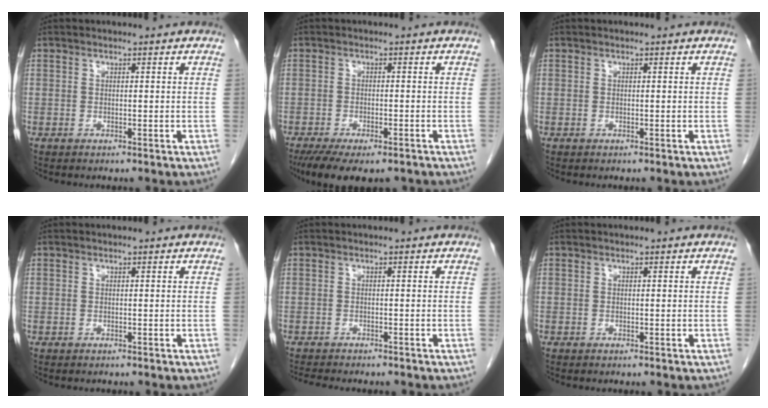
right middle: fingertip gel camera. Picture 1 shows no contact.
{"total": 10.6, "force": [-7.8, 3.6, 6.1], "torque": [-0.096, -0.013, -0.115]}
{"total": 0.0}
{"total": 0.0}
{"total": 7.0, "force": [-6.2, 1.6, 3.0], "torque": [-0.042, -0.004, -0.086]}
{"total": 0.0}